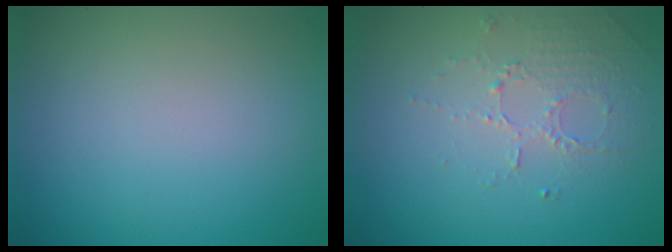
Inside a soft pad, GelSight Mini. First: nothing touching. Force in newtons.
{"total": 1.7, "press": 1.2, "slide": 1.2}